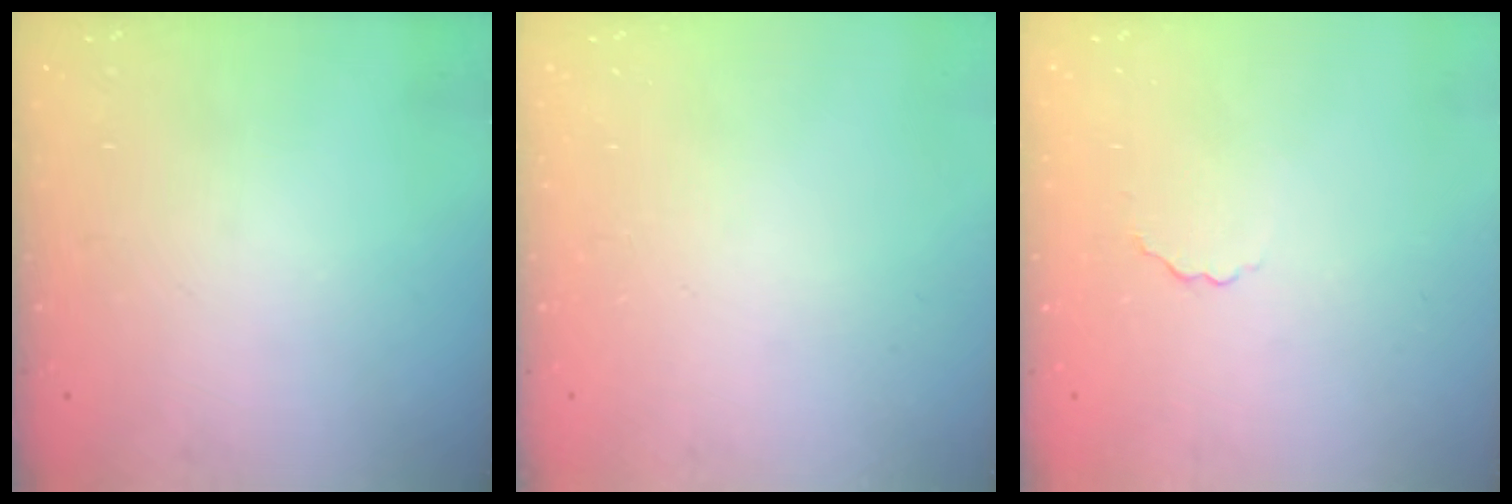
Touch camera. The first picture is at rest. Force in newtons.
{"total": 0.0}
{"total": 2.4, "press": 2.3, "slide": 0.7}